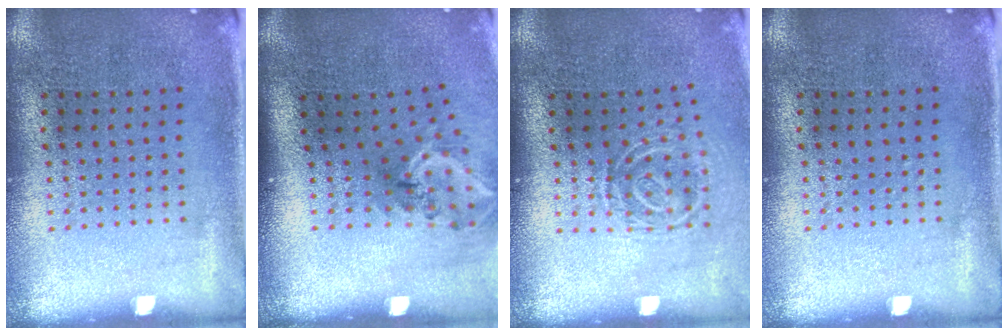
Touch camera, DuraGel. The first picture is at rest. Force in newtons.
{"total": 2.1, "press": 1.3, "slide": 1.6}
{"total": 1.6, "press": 1.1, "slide": 1.2}
{"total": 0.0}